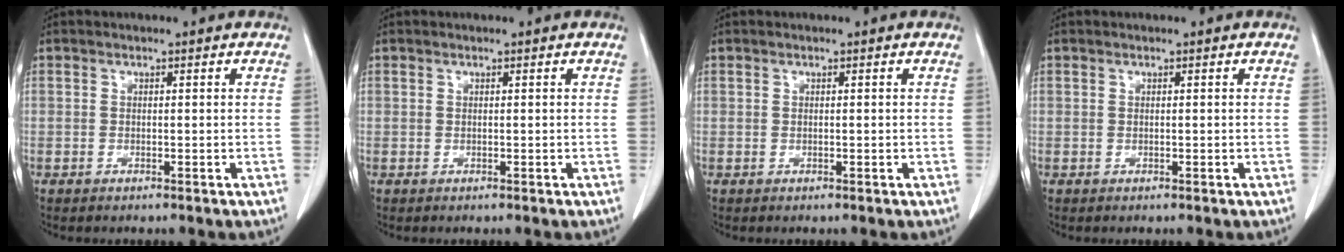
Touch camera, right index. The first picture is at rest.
{"total": 0.0}
{"total": 0.0}
{"total": 0.0}